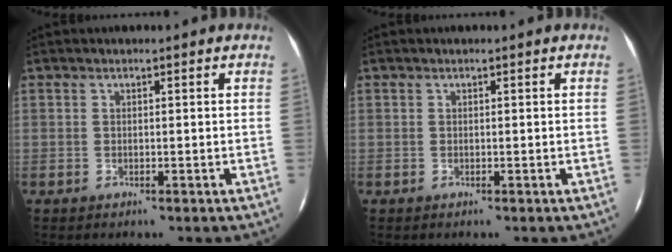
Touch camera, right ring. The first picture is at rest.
{"total": 0.0}